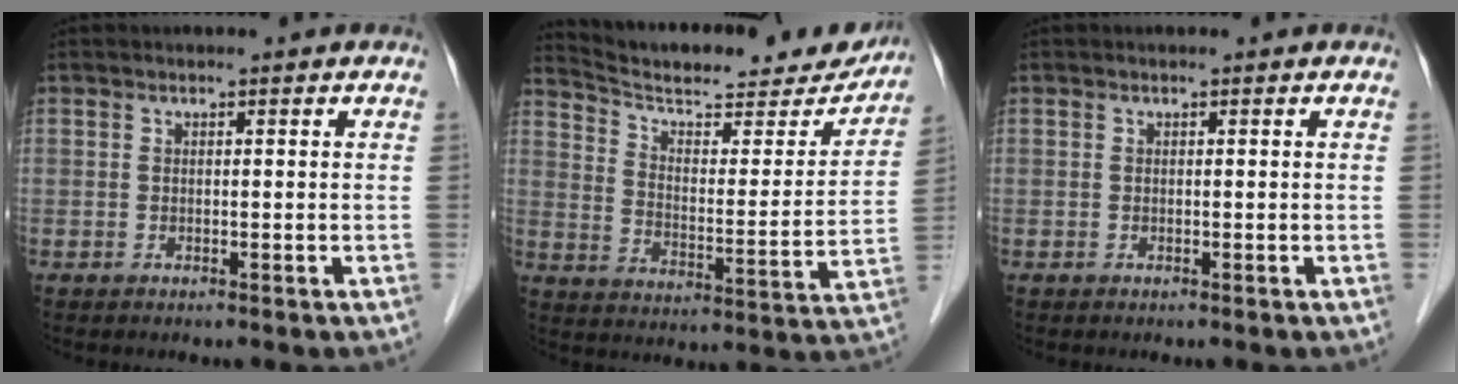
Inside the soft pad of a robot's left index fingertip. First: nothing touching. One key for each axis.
{"total": 23.7, "fx": 21.8, "fy": 4.7, "fz": 8.1, "tx": -0.119, "ty": -0.034, "tz": 0.297}
{"total": 0.0}